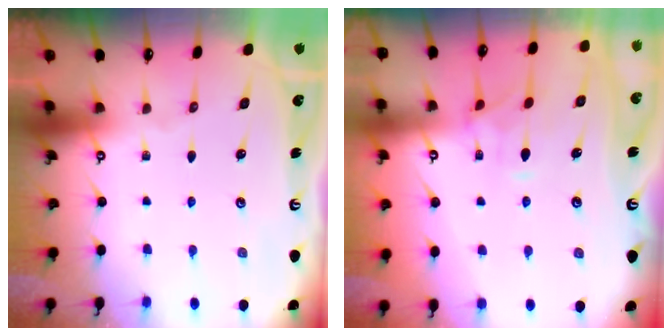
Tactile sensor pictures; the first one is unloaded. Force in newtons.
{"total": 1.6, "press": 1.3, "slide": 1.0}